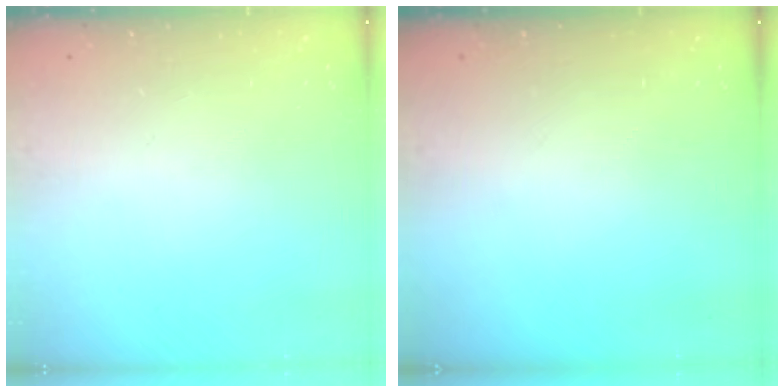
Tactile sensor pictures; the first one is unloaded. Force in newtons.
{"total": 0.0}